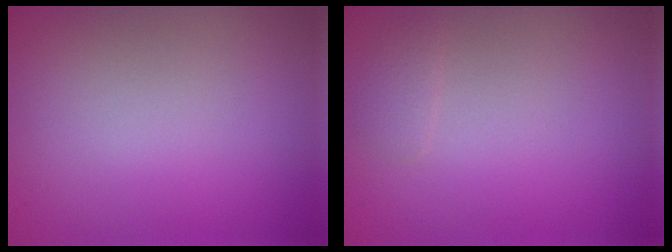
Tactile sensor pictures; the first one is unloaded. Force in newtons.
{"total": 0.8, "press": 0.8, "slide": 0.1}